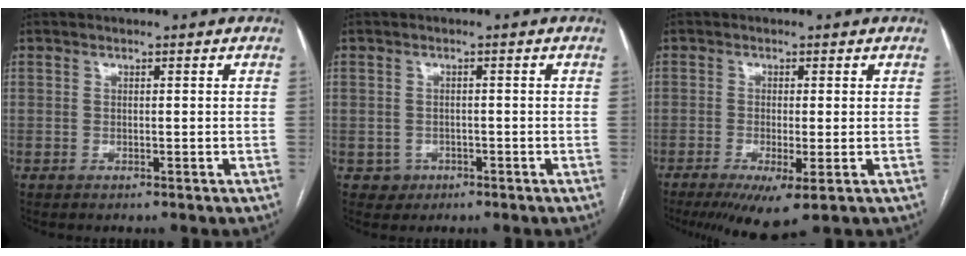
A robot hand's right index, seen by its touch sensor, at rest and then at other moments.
{"total": 2.5, "force": [-1.0, 2.2, 0.0], "torque": [0.009, 0.011, -0.013]}
{"total": 6.8, "force": [-3.4, 1.1, 5.8], "torque": [-0.091, -0.019, -0.051]}